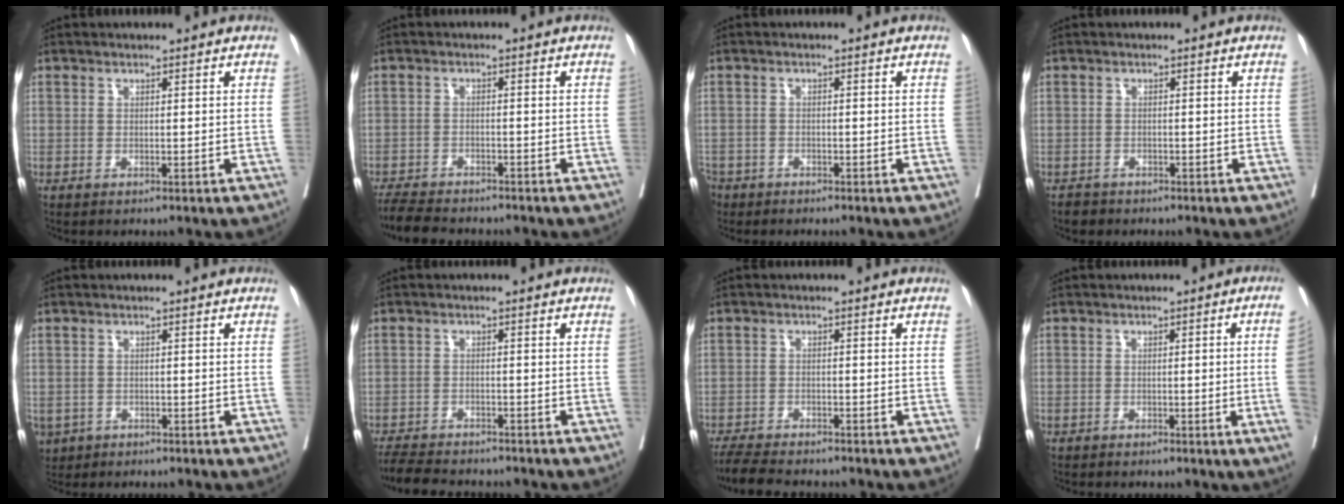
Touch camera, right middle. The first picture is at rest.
{"total": 7.7, "force": [-7.0, 1.0, 3.0], "torque": [-0.046, -0.017, -0.114]}
{"total": 4.8, "force": [-3.6, 3.0, 1.0], "torque": [-0.030, -0.003, -0.069]}
{"total": 1.6, "force": [-1.3, 0.9, 0.0], "torque": [-0.005, 0.001, -0.023]}
{"total": 4.2, "force": [-2.4, 3.3, 1.1], "torque": [-0.019, 0.001, -0.036]}
{"total": 8.4, "force": [-7.7, 1.6, 2.9], "torque": [-0.043, -0.011, -0.120]}
{"total": 7.5, "force": [-6.8, 1.1, 3.0], "torque": [-0.045, -0.018, -0.111]}
{"total": 5.1, "force": [-1.1, -1.0, 4.8], "torque": [-0.055, -0.001, -0.016]}